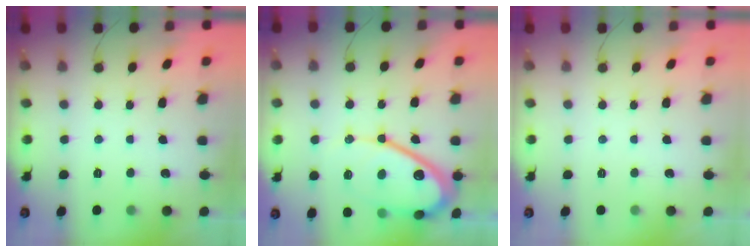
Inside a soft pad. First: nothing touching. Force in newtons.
{"total": 16.5, "press": 16.5, "slide": 1.1}
{"total": 0.0}